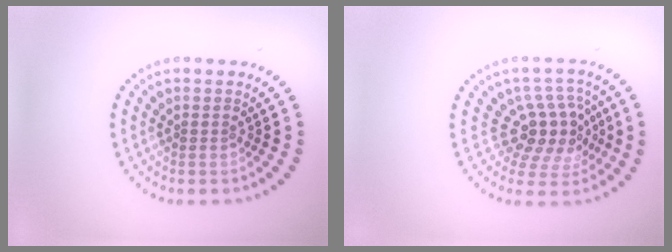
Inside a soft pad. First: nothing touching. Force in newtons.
{"total": 4.4, "press": 3.7, "slide": 2.3}